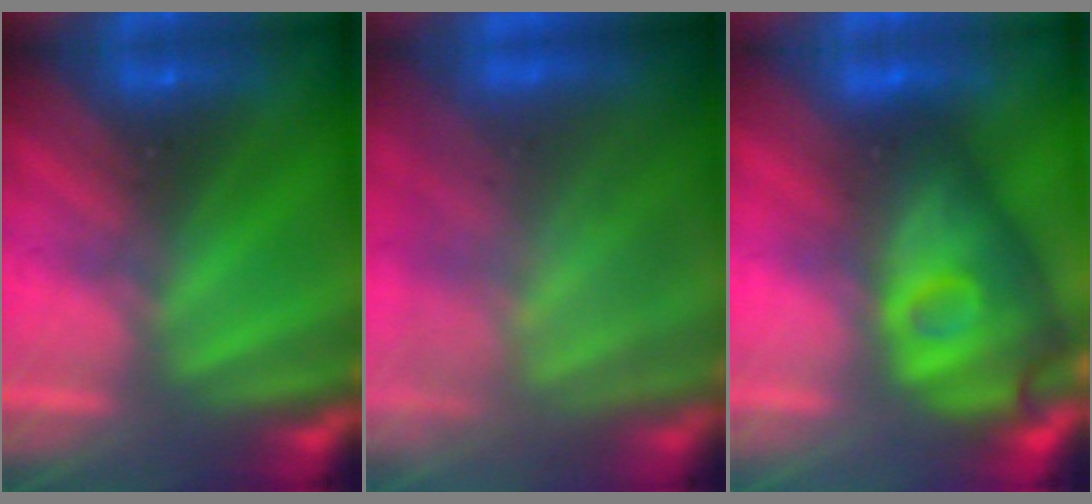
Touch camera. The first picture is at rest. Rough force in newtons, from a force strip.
{"total": 9.6}
{"total": 4.5}